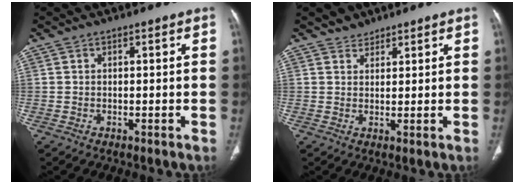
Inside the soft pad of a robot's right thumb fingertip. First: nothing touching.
{"total": 2.4, "force": [2.0, 1.3, -0.1], "torque": [0.015, -0.014, 0.027]}